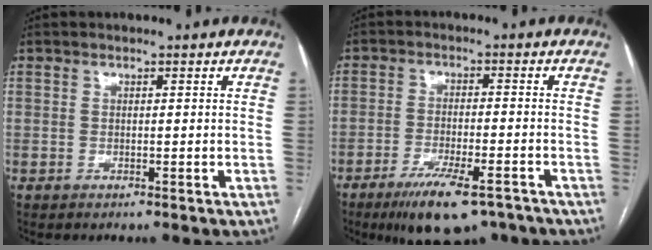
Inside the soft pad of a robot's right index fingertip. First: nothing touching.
{"total": 11.1, "force": [-8.1, 2.8, 7.1], "torque": [-0.112, -0.015, -0.124]}